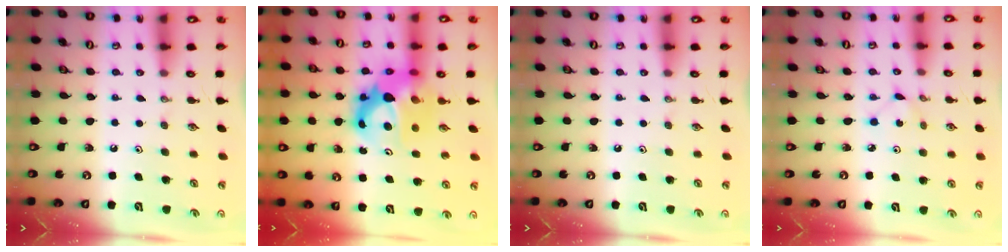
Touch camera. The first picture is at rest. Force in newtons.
{"total": 10.7, "press": 10.7, "slide": 0.6}
{"total": 0.0}
{"total": 1.9, "press": 1.9, "slide": 0.2}